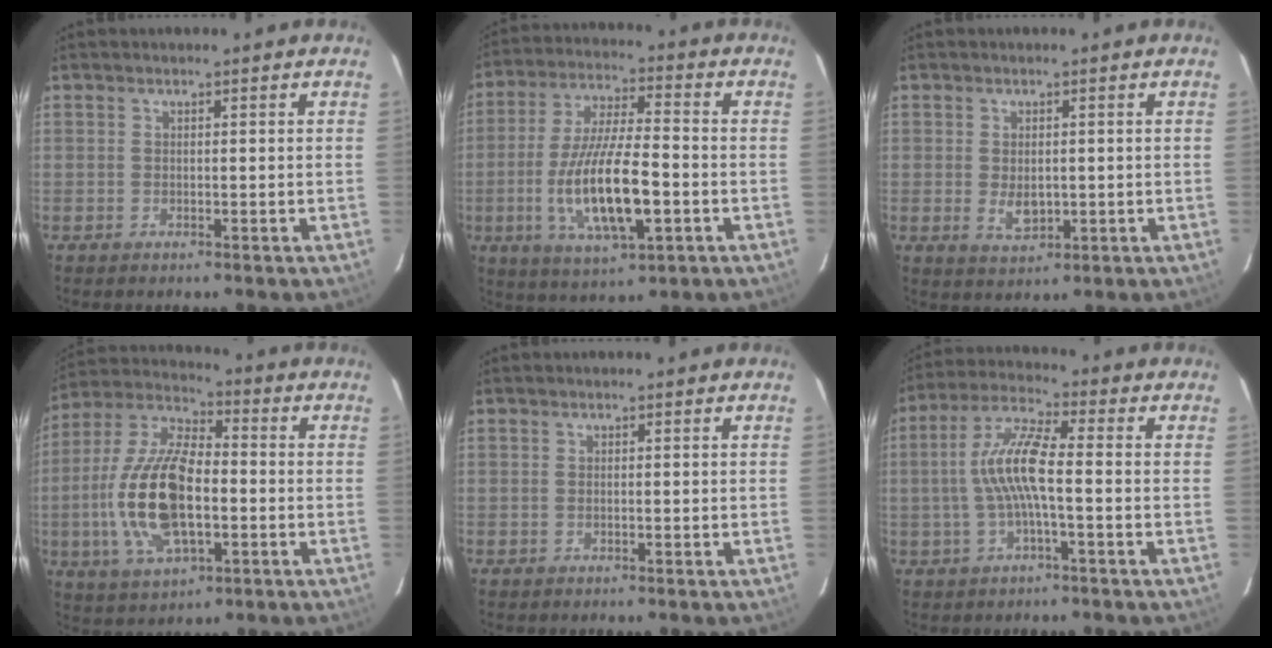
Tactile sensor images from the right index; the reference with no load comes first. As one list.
[{"total": 16.0, "force": [-4.2, 4.5, 14.8], "torque": [-0.297, -0.017, -0.070]}, {"total": 4.1, "force": [-0.4, 2.7, 3.1], "torque": [-0.053, -0.007, 0.000]}, {"total": 18.1, "force": [-3.1, 8.2, 15.9], "torque": [-0.333, 0.000, -0.058]}, {"total": 0.0}, {"total": 9.3, "force": [-1.1, 1.5, 9.1], "torque": [-0.191, 0.011, -0.021]}]